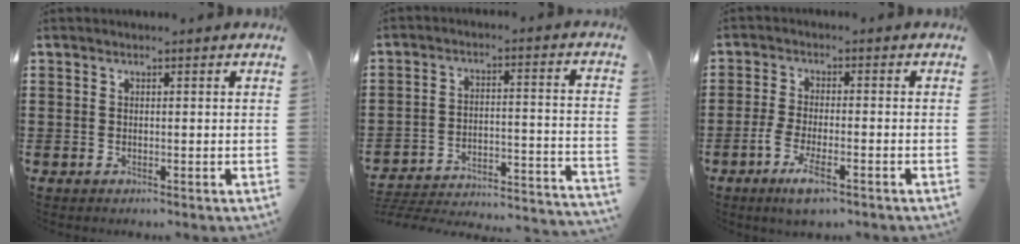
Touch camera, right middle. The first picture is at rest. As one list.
[{"total": 3.2, "force": [-2.9, 0.5, 1.2], "torque": [-0.038, -0.018, -0.071]}, {"total": 5.6, "force": [-3.1, 1.6, 4.4], "torque": [-0.097, -0.004, -0.061]}]